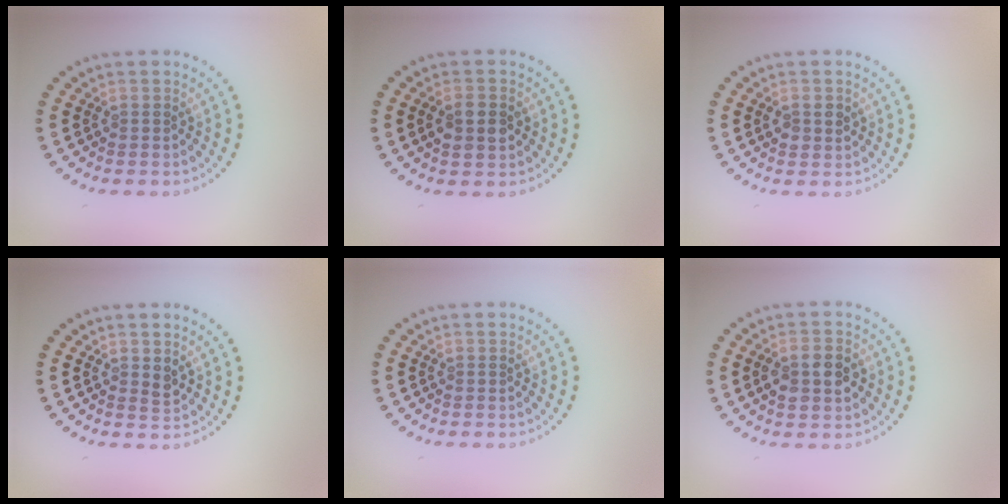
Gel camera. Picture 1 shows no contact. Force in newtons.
{"total": 2.7, "press": 2.6, "slide": 0.3}
{"total": 1.5, "press": 1.5, "slide": 0.2}
{"total": 1.0, "press": 1.0, "slide": 0.3}
{"total": 0.0}
{"total": 2.9, "press": 2.9, "slide": 0.2}